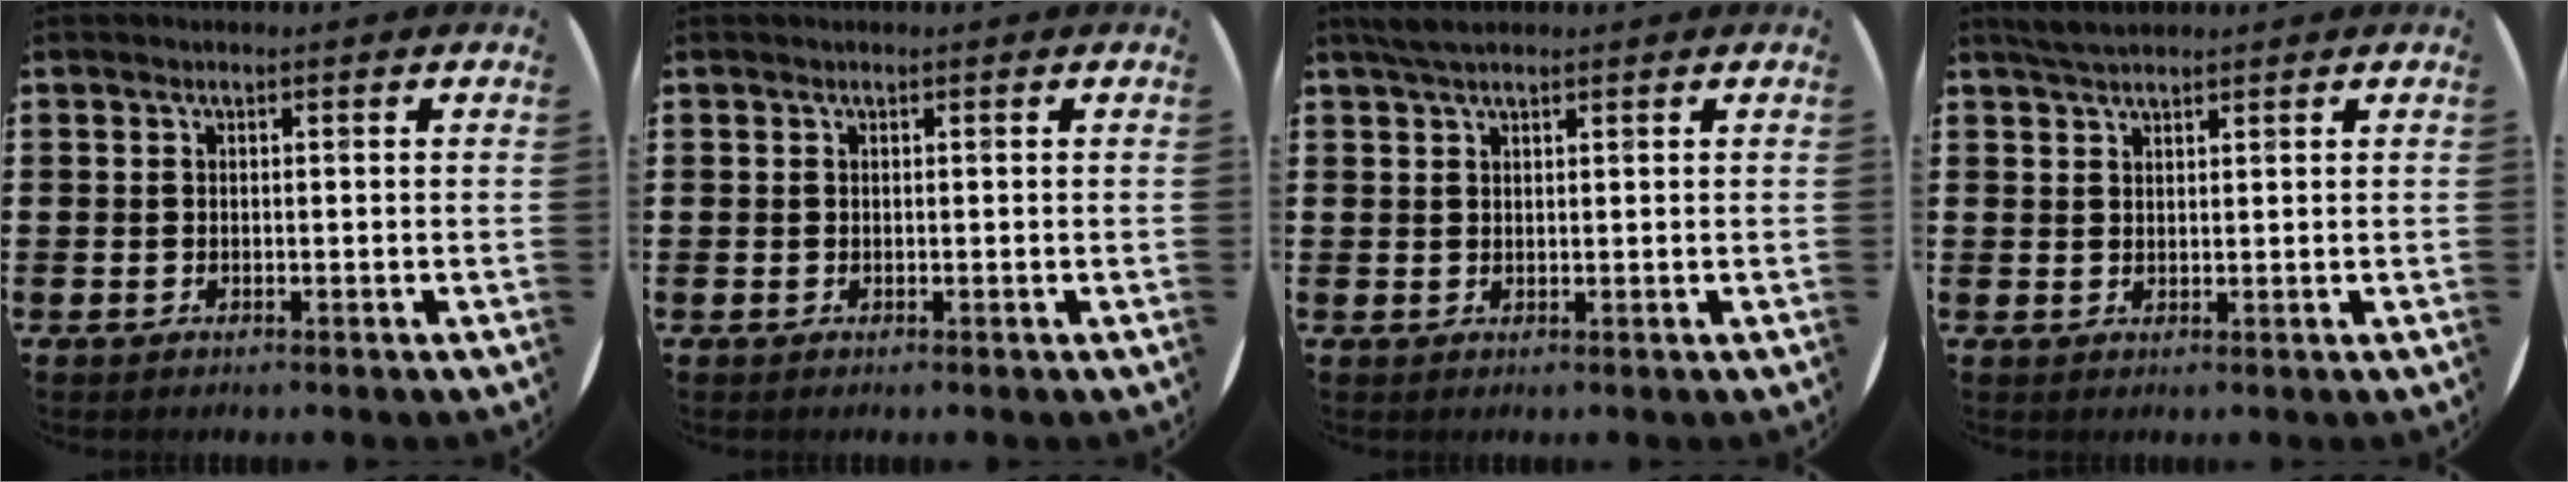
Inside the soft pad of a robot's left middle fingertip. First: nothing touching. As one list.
[{"total": 0.0}, {"total": 2.4, "force": [2.0, 0.5, 1.2], "torque": [-0.027, 0.005, 0.037]}, {"total": 2.7, "force": [2.4, 0.6, 1.0], "torque": [-0.024, 0.005, 0.046]}]